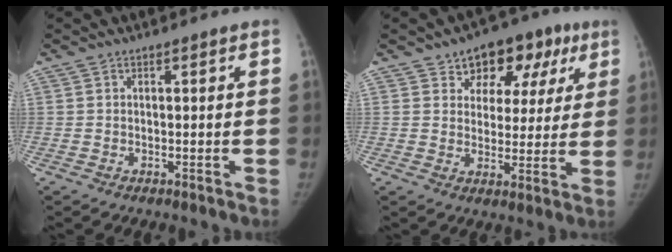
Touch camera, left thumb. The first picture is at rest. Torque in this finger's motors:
{"motor_torque": [-0.01, 0.08, 0.74, -0.48, 0.01]}